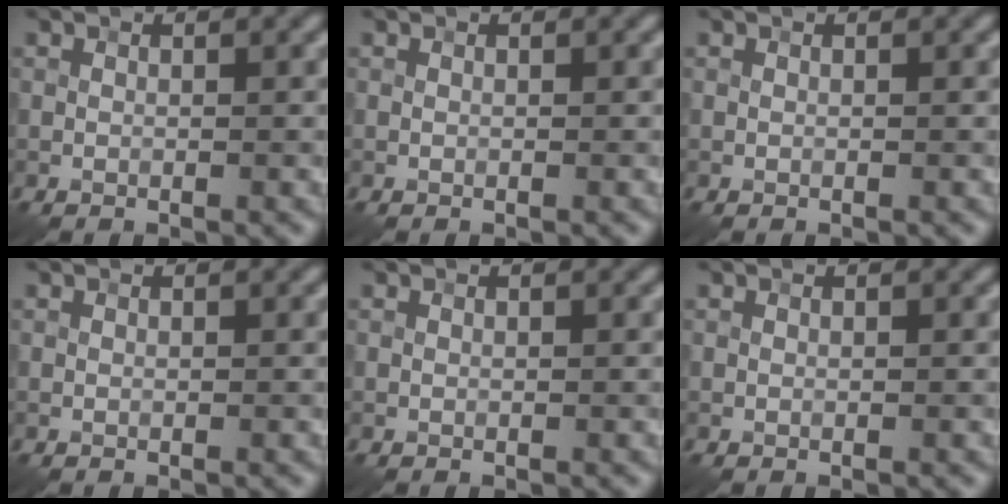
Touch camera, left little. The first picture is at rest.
{"total": 0.0}
{"total": 0.0}
{"total": 0.0}
{"total": 0.0}
{"total": 0.0}